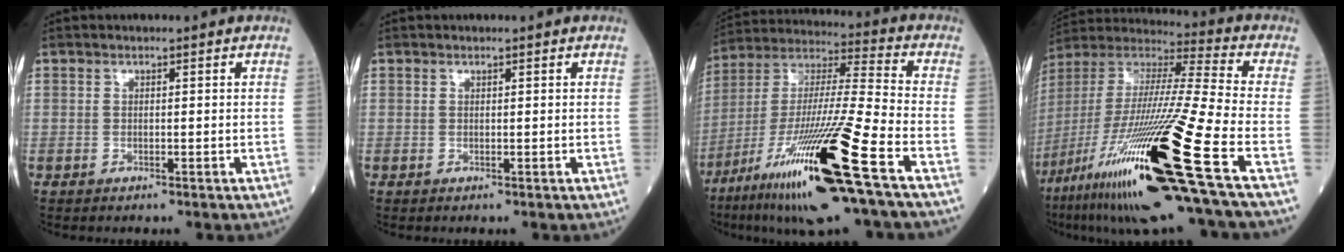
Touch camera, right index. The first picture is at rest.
{"total": 0.0}
{"total": 22.8, "force": [-11.9, -0.1, 19.5], "torque": [-0.374, -0.051, -0.220]}
{"total": 30.3, "force": [-13.8, 0.5, 27.0], "torque": [-0.513, -0.065, -0.255]}